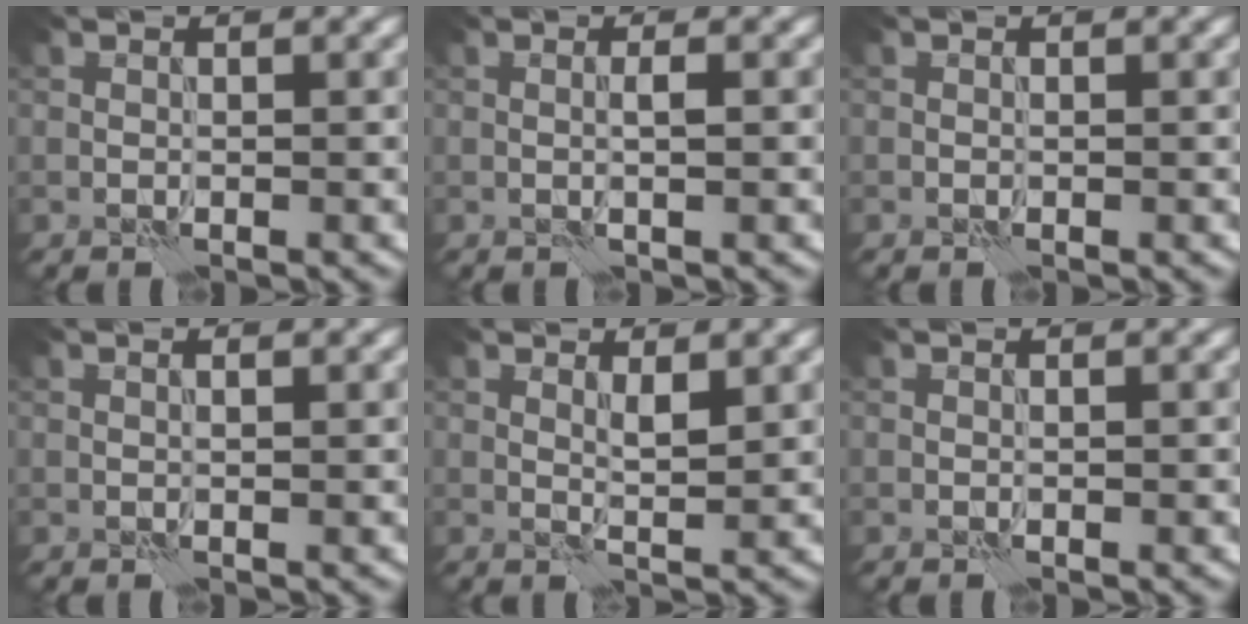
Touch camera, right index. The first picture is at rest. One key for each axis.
{"total": 1.0, "fx": -0.2, "fy": -0.2, "fz": 1.0, "tx": -0.020, "ty": 0.000, "tz": -0.001}
{"total": 0.0}
{"total": 0.8, "fx": 0.2, "fy": 0.0, "fz": 0.7, "tx": -0.010, "ty": -0.004, "tz": 0.006}
{"total": 1.5, "fx": 0.8, "fy": 0.2, "fz": 1.2, "tx": -0.024, "ty": -0.006, "tz": 0.015}
{"total": 0.0}